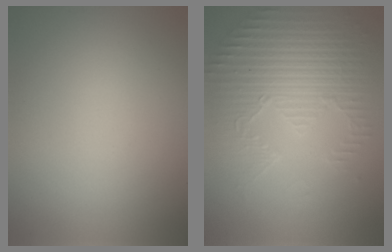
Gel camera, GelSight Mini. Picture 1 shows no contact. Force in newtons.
{"total": 4.0, "press": 3.6, "slide": 1.7}